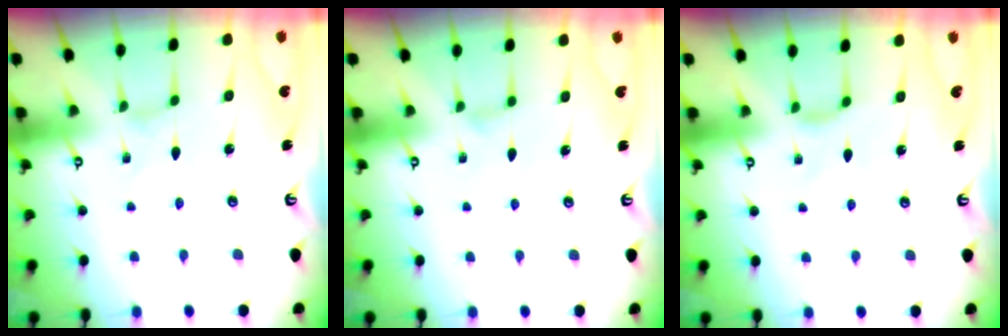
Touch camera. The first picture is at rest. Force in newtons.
{"total": 0.8, "press": 0.8, "slide": 0.2}
{"total": 2.3, "press": 2.2, "slide": 0.6}